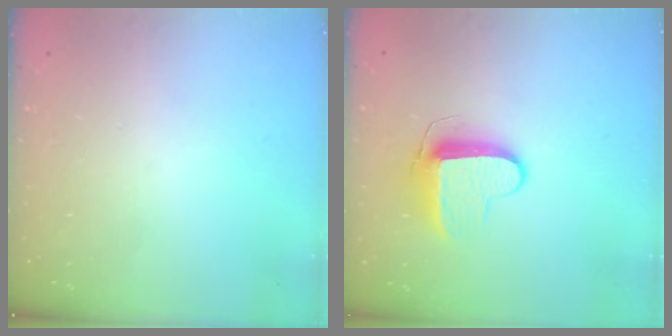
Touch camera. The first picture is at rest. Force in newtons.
{"total": 9.9, "press": 9.9, "slide": 0.7}